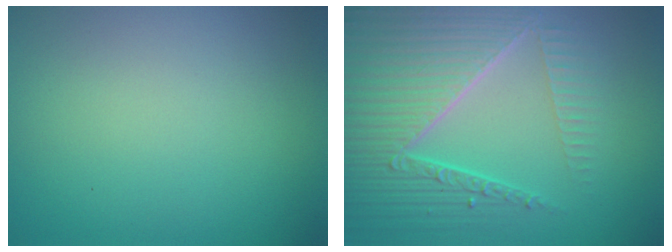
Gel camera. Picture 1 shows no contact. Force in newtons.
{"total": 7.5, "press": 5.6, "slide": 5.0}